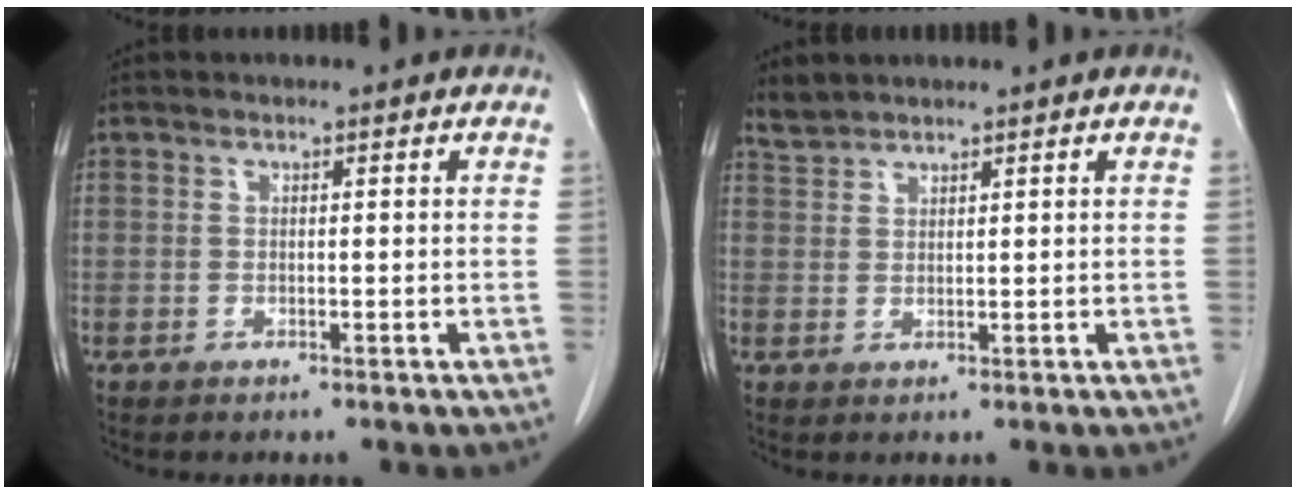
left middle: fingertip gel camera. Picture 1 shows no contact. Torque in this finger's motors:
{"motor_torque": [-0.02, -0.28, -0.12, -0.01]}